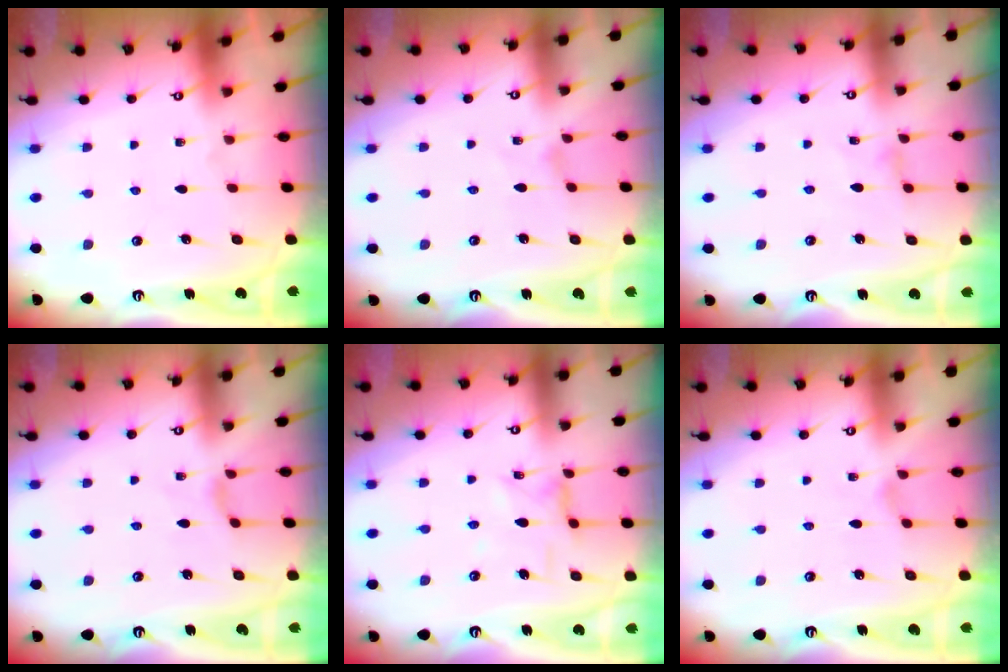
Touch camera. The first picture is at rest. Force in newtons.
{"total": 0.0}
{"total": 0.9, "press": 0.8, "slide": 0.3}
{"total": 2.0, "press": 1.9, "slide": 0.6}
{"total": 2.5, "press": 2.4, "slide": 0.4}
{"total": 0.0}